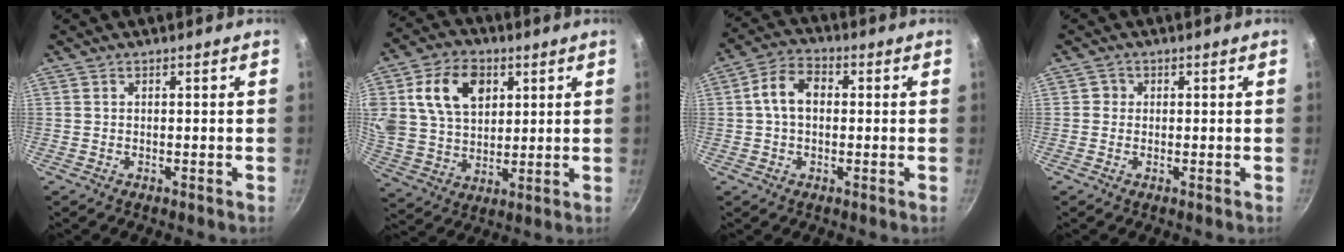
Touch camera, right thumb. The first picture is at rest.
{"total": 15.5, "force": [5.0, 11.0, 9.7], "torque": [-0.156, -0.003, 0.092]}
{"total": 7.3, "force": [0.5, 5.1, 5.2], "torque": [-0.080, 0.023, -0.004]}
{"total": 1.5, "force": [0.0, 1.5, 0.3], "torque": [0.004, 0.002, -0.004]}